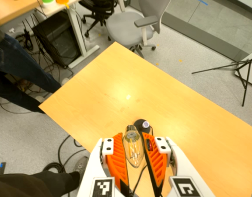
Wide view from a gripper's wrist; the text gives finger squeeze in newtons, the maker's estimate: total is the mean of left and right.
{"total": 11.6, "left": 11.7, "right": 11.5}